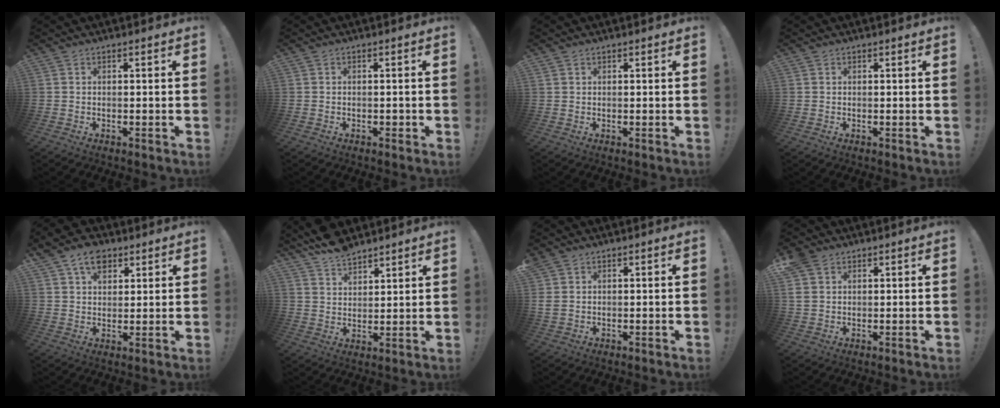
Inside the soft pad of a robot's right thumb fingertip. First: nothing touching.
{"total": 0.8, "force": [-0.3, 0.6, 0.4], "torque": [-0.006, 0.002, -0.005]}
{"total": 0.9, "force": [0.6, 0.5, 0.2], "torque": [0.004, -0.002, 0.011]}
{"total": 1.1, "force": [0.6, 1.0, 0.0], "torque": [0.001, -0.003, 0.010]}
{"total": 9.1, "force": [5.4, 5.8, 4.4], "torque": [-0.064, -0.020, 0.101]}
{"total": 9.2, "force": [7.9, 4.5, 1.8], "torque": [-0.044, -0.058, 0.153]}
{"total": 2.7, "force": [1.7, 1.8, 1.1], "torque": [-0.014, -0.005, 0.033]}
{"total": 5.2, "force": [3.0, 3.5, 2.4], "torque": [-0.044, -0.005, 0.062]}